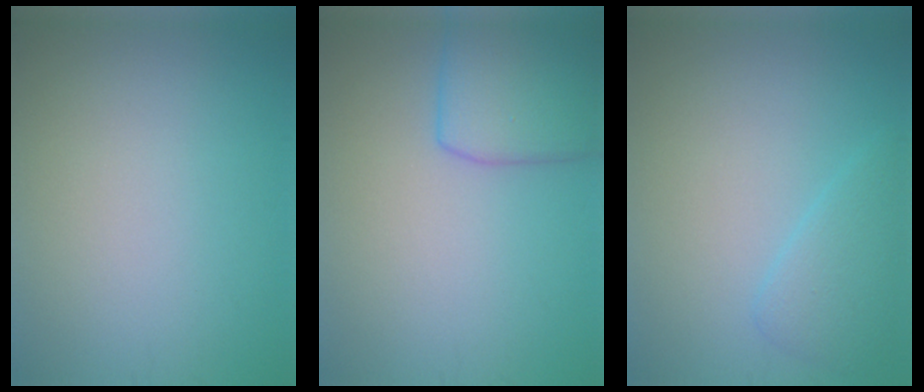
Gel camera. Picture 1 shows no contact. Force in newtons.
{"total": 5.0, "press": 5.0, "slide": 0.3}
{"total": 2.6, "press": 2.6, "slide": 0.1}